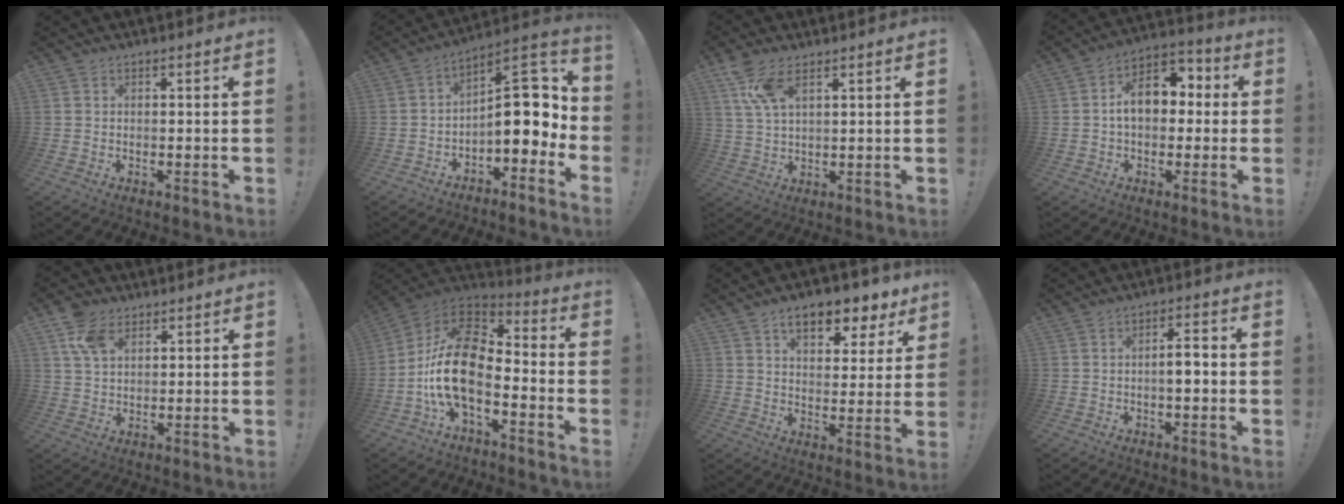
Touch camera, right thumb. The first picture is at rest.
{"total": 11.3, "force": [-1.9, 6.0, 9.4], "torque": [-0.125, 0.006, -0.030]}
{"total": 8.4, "force": [4.9, 3.4, 6.0], "torque": [-0.109, -0.015, 0.092]}
{"total": 12.6, "force": [1.3, 8.7, 9.1], "torque": [-0.129, 0.014, 0.029]}
{"total": 8.4, "force": [4.2, 5.2, 5.1], "torque": [-0.093, -0.004, 0.084]}
{"total": 17.7, "force": [-4.4, 9.8, 14.0], "torque": [-0.273, 0.025, -0.072]}
{"total": 11.2, "force": [7.1, 5.2, 6.9], "torque": [-0.096, -0.042, 0.121]}
{"total": 4.8, "force": [-1.0, 1.4, 4.5], "torque": [-0.071, 0.008, -0.022]}